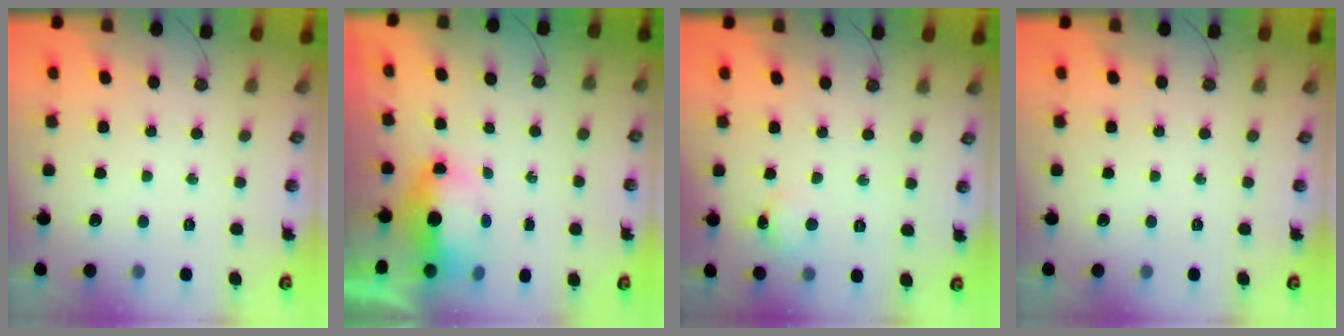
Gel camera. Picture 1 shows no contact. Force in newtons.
{"total": 7.4, "press": 7.3, "slide": 1.2}
{"total": 3.0, "press": 3.0, "slide": 0.4}
{"total": 0.0}